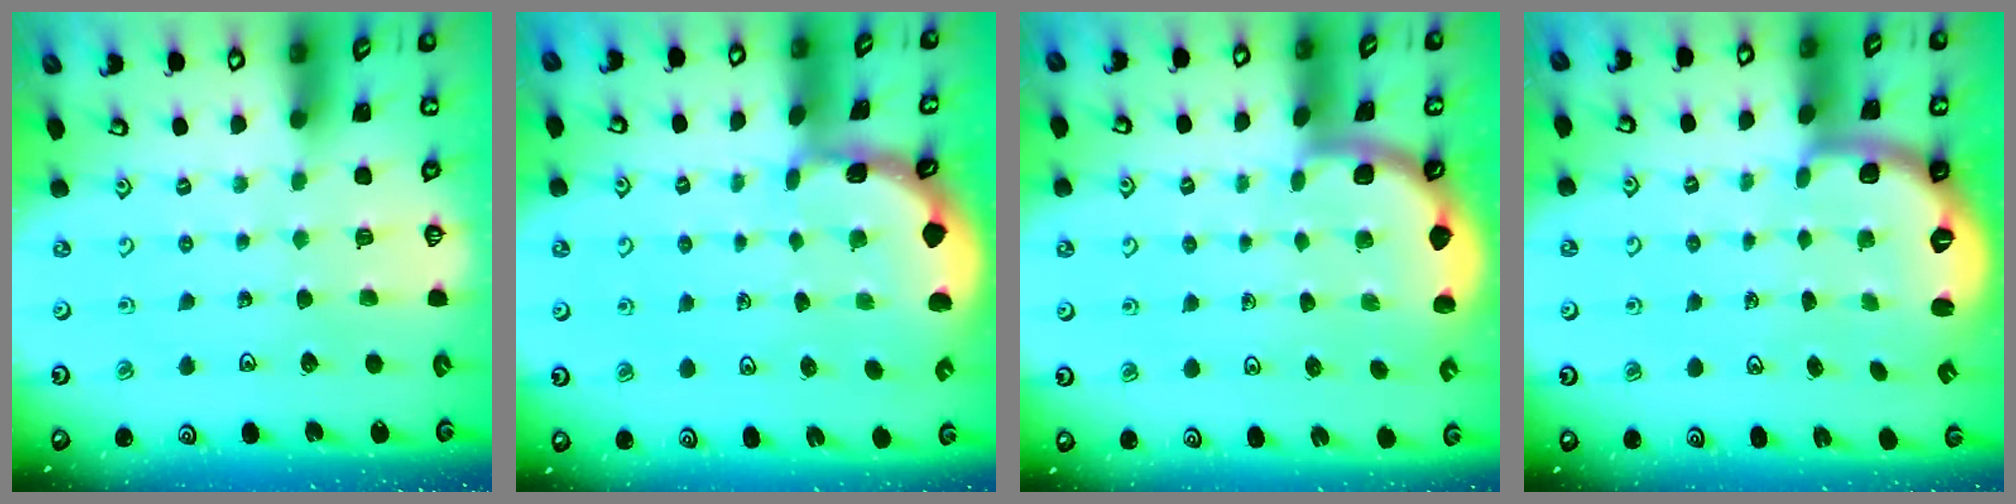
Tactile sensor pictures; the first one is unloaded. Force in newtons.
{"total": 1.5, "press": 1.5, "slide": 0.2}
{"total": 1.7, "press": 1.7, "slide": 0.0}
{"total": 2.5, "press": 2.0, "slide": 1.6}